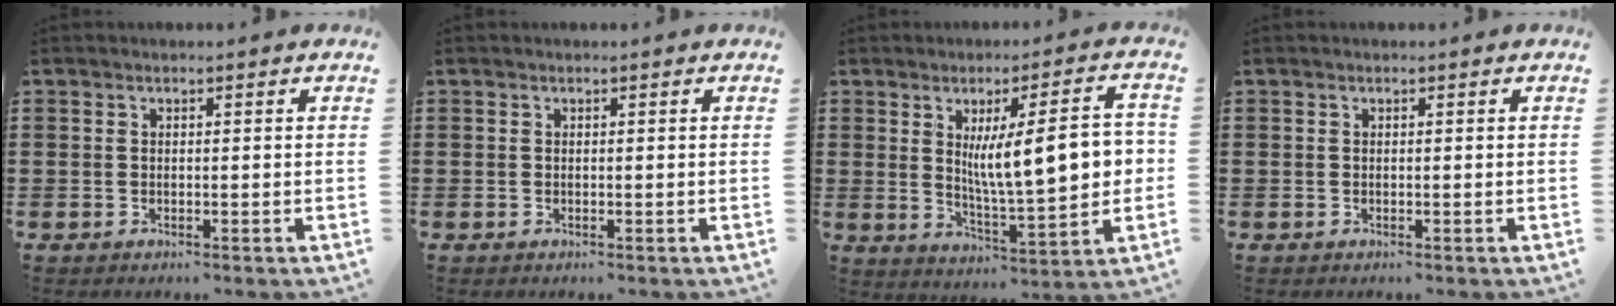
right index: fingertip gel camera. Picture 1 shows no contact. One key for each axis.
{"total": 0.0}
{"total": 11.8, "fx": 1.7, "fy": 3.0, "fz": 11.2, "tx": -0.180, "ty": 0.001, "tz": 0.024}
{"total": 0.0}